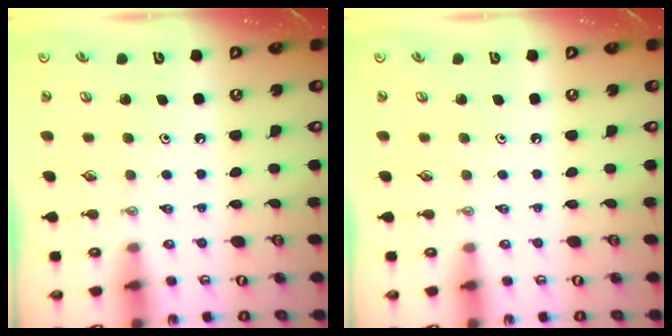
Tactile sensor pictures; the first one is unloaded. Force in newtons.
{"total": 0.0}